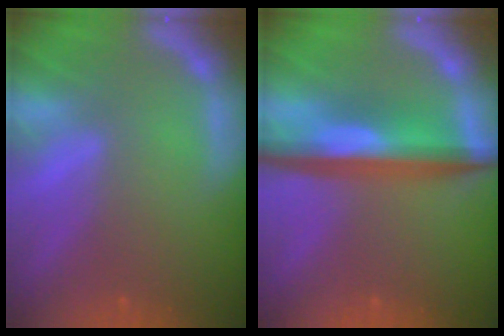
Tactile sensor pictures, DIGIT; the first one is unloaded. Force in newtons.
{"total": 7.1}